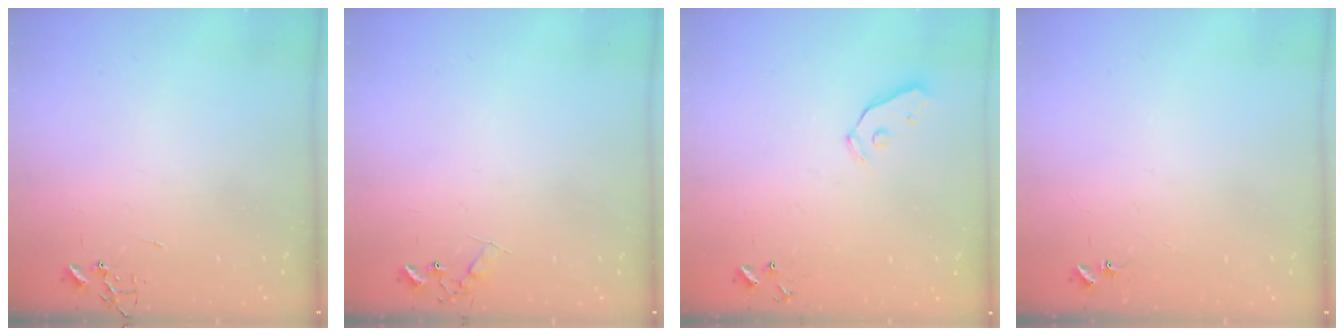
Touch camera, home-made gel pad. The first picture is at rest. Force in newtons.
{"total": 7.0, "press": 7.0, "slide": 0.8}
{"total": 3.7, "press": 3.6, "slide": 0.8}
{"total": 4.3, "press": 4.2, "slide": 0.6}